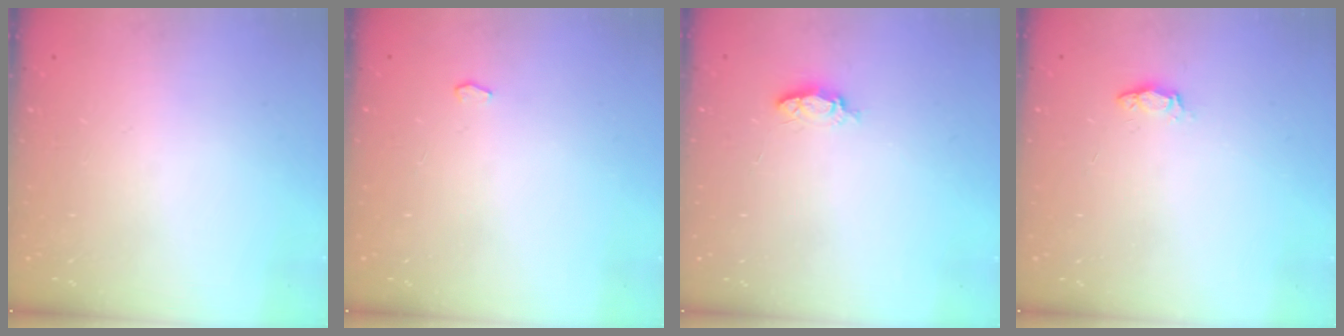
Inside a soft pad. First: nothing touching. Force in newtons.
{"total": 2.0, "press": 1.9, "slide": 0.3}
{"total": 4.6, "press": 4.6, "slide": 0.5}
{"total": 3.2, "press": 3.2, "slide": 0.5}